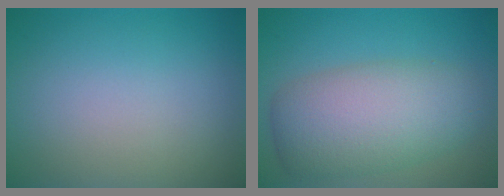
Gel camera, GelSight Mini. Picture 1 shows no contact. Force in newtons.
{"total": 7.5, "press": 7.5, "slide": 0.3}